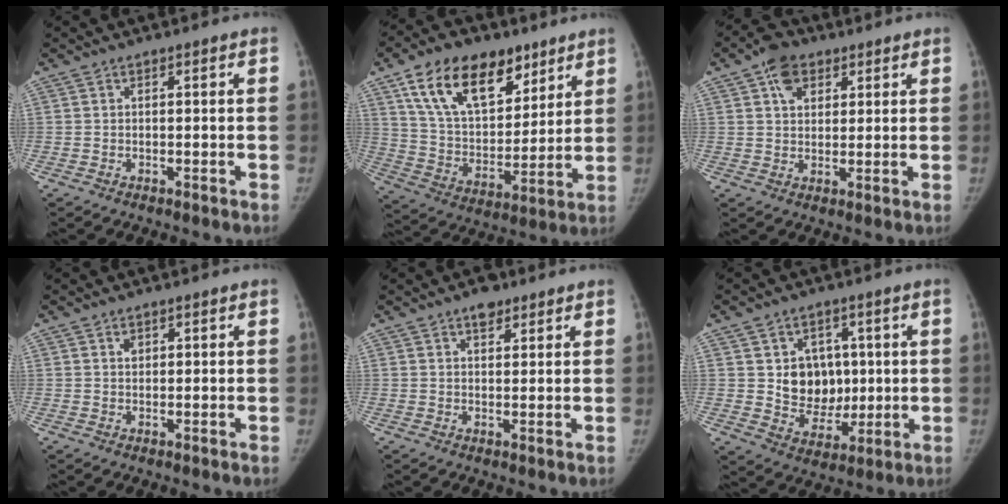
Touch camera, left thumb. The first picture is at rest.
{"total": 20.8, "force": [11.9, 12.0, 12.2], "torque": [-0.168, -0.036, 0.212]}
{"total": 6.9, "force": [3.3, 4.9, 3.6], "torque": [-0.034, -0.005, 0.052]}
{"total": 1.3, "force": [0.6, 1.0, 0.6], "torque": [0.000, -0.002, 0.009]}
{"total": 3.4, "force": [2.3, 2.0, 1.7], "torque": [-0.004, -0.009, 0.031]}
{"total": 10.2, "force": [1.6, 8.6, 5.2], "torque": [-0.025, -0.008, 0.039]}